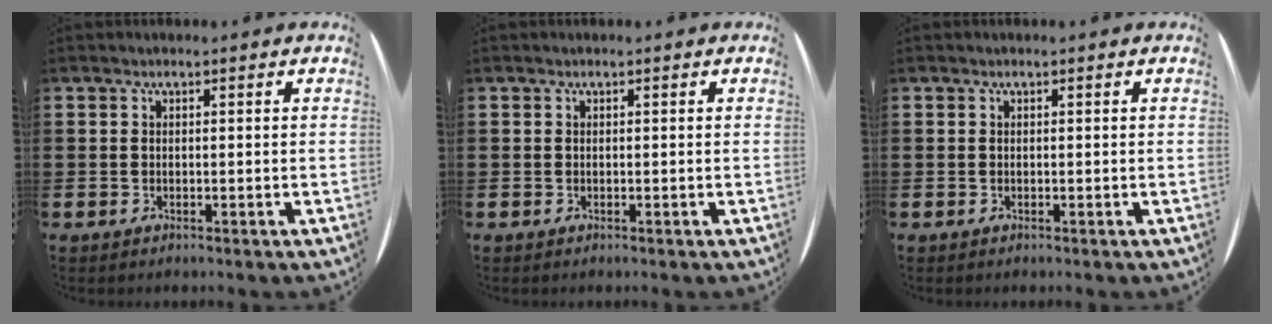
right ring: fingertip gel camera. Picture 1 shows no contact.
{"total": 0.0}
{"total": 0.0}